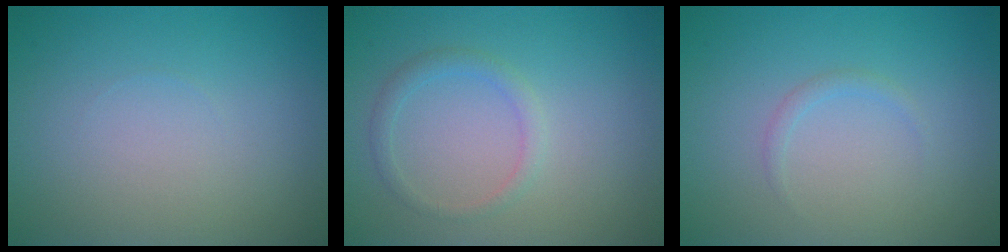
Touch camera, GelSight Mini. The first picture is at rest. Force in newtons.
{"total": 1.5, "press": 1.5, "slide": 0.1}
{"total": 0.8, "press": 0.8, "slide": 0.1}